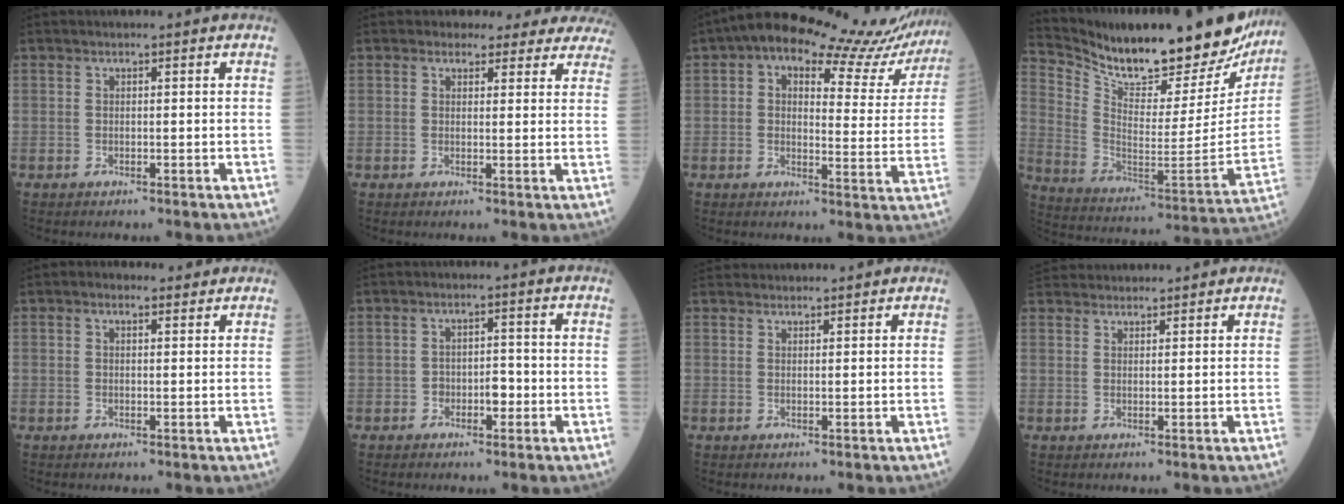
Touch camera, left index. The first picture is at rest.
{"total": 10.7, "force": [9.9, 4.0, 0.8], "torque": [0.035, -0.009, 0.078]}
{"total": 15.1, "force": [13.1, 4.3, 6.0], "torque": [-0.071, 0.008, 0.144]}
{"total": 28.0, "force": [23.9, 7.4, 12.6], "torque": [-0.226, -0.048, 0.341]}
{"total": 2.2, "force": [1.5, 1.1, 1.1], "torque": [-0.027, 0.015, 0.022]}
{"total": 2.5, "force": [-0.9, 1.4, 1.8], "torque": [-0.023, 0.007, -0.014]}
{"total": 6.9, "force": [6.7, 0.9, 1.5], "torque": [-0.021, 0.038, 0.093]}
{"total": 9.4, "force": [9.0, 1.5, 2.3], "torque": [-0.038, 0.041, 0.140]}